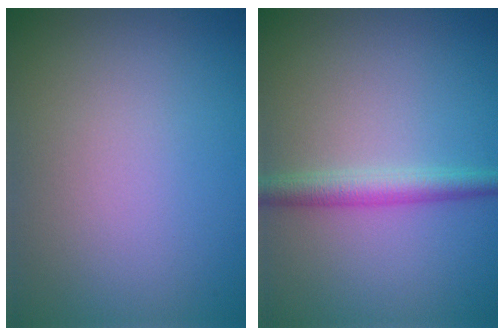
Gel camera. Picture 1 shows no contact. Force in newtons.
{"total": 2.7, "press": 2.7, "slide": 0.0}